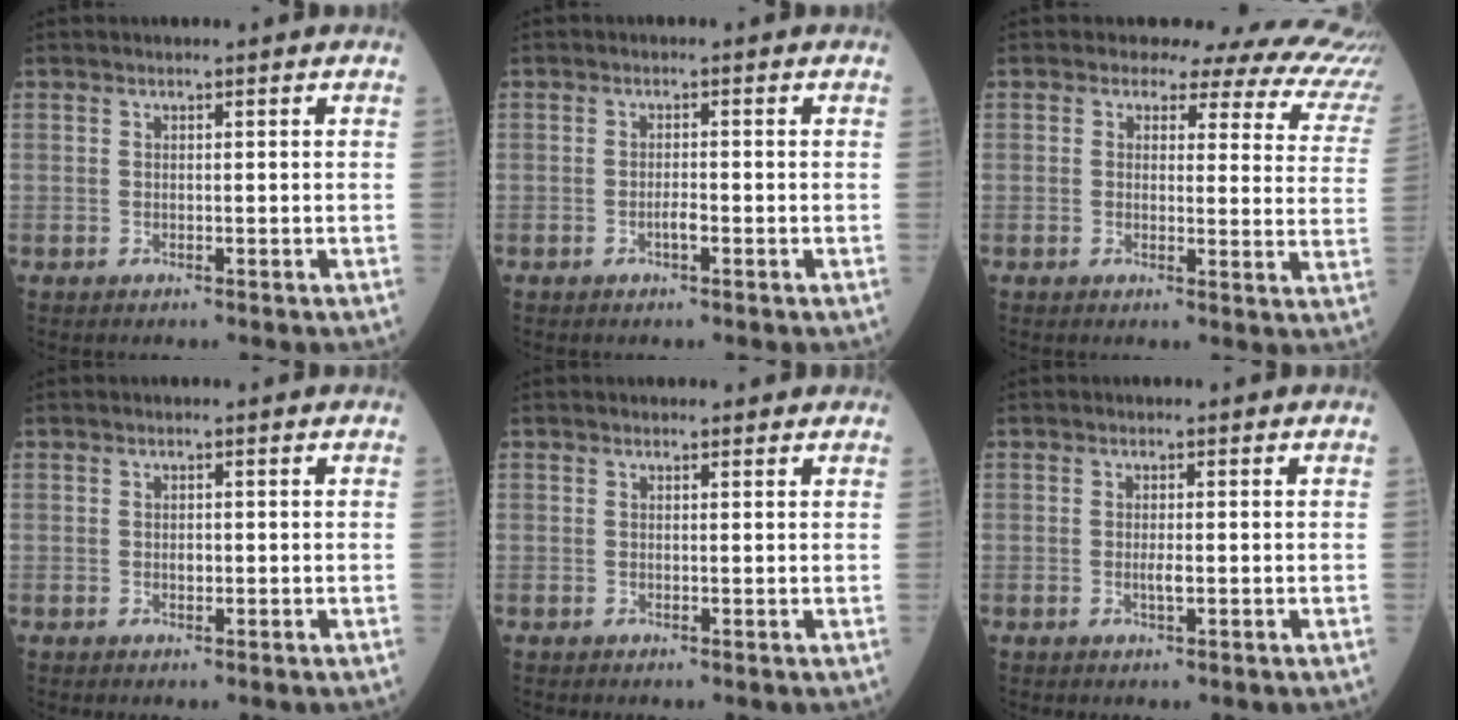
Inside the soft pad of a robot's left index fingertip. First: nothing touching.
{"total": 1.6, "force": [-0.8, 0.3, 1.4], "torque": [-0.026, 0.002, -0.014]}
{"total": 14.6, "force": [13.1, 4.4, 4.7], "torque": [-0.034, -0.039, 0.108]}
{"total": 1.0, "force": [-0.1, 0.6, 0.8], "torque": [-0.015, 0.001, 0.000]}
{"total": 1.3, "force": [1.0, 0.5, 0.5], "torque": [-0.010, 0.005, 0.010]}
{"total": 1.6, "force": [-0.3, 0.3, 1.5], "torque": [-0.031, -0.001, -0.004]}